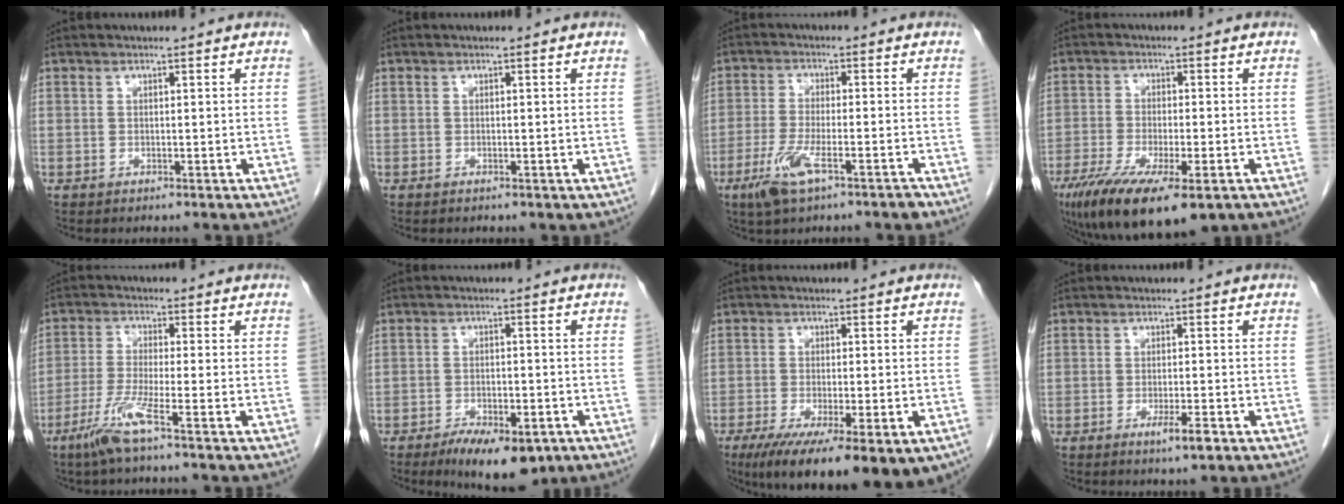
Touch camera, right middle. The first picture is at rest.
{"total": 0.7, "force": [-0.5, 0.4, 0.4], "torque": [-0.011, -0.002, -0.003]}
{"total": 7.1, "force": [-4.2, 1.4, 5.6], "torque": [-0.115, -0.012, -0.072]}
{"total": 15.1, "force": [-9.4, 3.8, 11.1], "torque": [-0.195, -0.040, -0.150]}
{"total": 5.9, "force": [-3.5, -0.7, 4.6], "torque": [-0.098, -0.015, -0.075]}
{"total": 9.8, "force": [-6.4, 3.5, 6.6], "torque": [-0.095, -0.009, -0.094]}
{"total": 16.8, "force": [-10.3, 4.1, 12.7], "torque": [-0.166, -0.034, -0.151]}
{"total": 3.1, "force": [-1.7, 0.1, 2.6], "torque": [-0.047, -0.007, -0.026]}